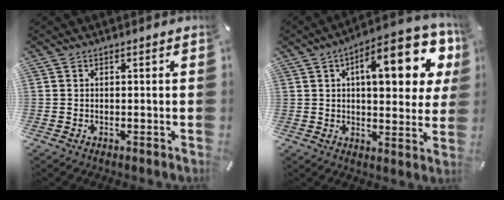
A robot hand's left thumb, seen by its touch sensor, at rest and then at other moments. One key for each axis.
{"total": 18.6, "fx": 6.7, "fy": 7.1, "fz": 15.9, "tx": -0.220, "ty": -0.019, "tz": 0.099}